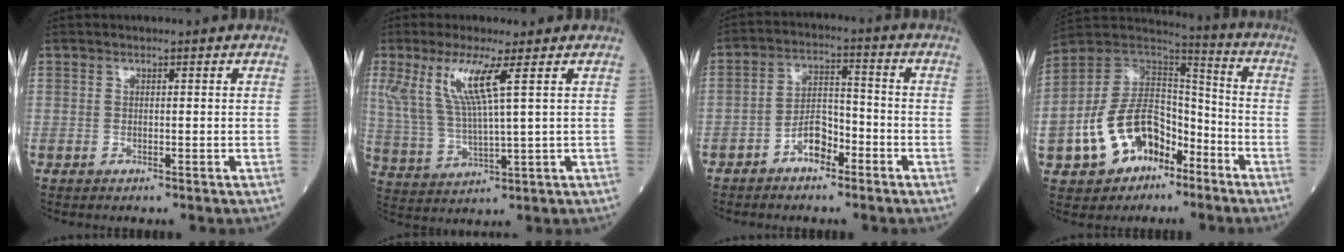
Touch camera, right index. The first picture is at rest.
{"total": 8.8, "force": [3.9, 0.0, 7.9], "torque": [-0.179, -0.001, 0.082]}
{"total": 5.6, "force": [-3.4, 2.7, 3.5], "torque": [-0.064, 0.018, -0.063]}
{"total": 16.2, "force": [-7.0, 10.3, 10.4], "torque": [-0.211, 0.027, -0.120]}